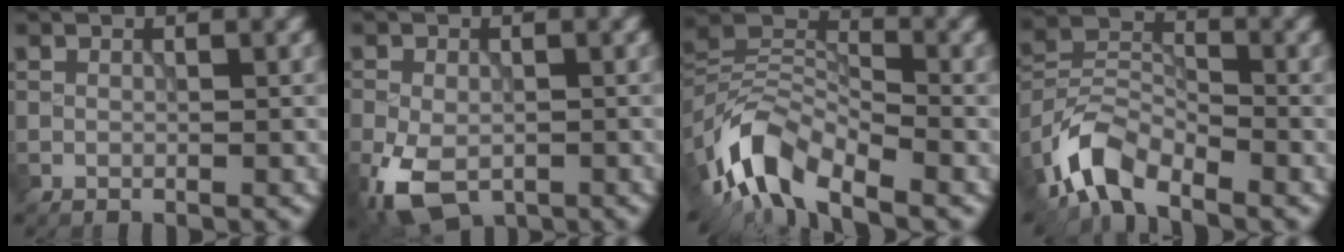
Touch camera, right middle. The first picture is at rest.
{"total": 6.5, "force": [-3.1, 3.9, 4.2], "torque": [-0.094, -0.019, -0.057]}
{"total": 8.3, "force": [-5.6, 3.5, 5.0], "torque": [-0.088, 0.006, -0.125]}
{"total": 6.0, "force": [-4.6, 2.5, 2.9], "torque": [-0.054, 0.000, -0.102]}